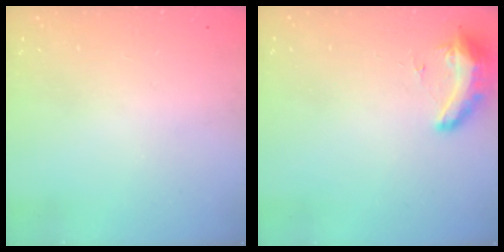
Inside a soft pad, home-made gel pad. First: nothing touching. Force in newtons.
{"total": 16.9, "press": 11.4, "slide": 12.5}